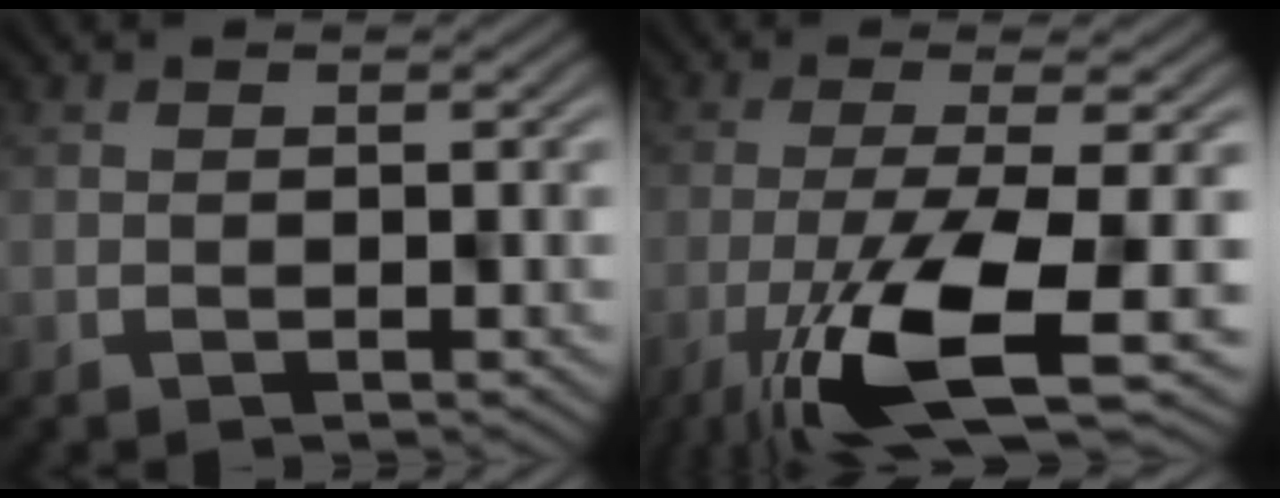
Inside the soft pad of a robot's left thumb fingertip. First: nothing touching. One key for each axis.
{"total": 10.7, "fx": -3.7, "fy": 2.4, "fz": 9.8, "tx": -0.187, "ty": -0.021, "tz": -0.072}